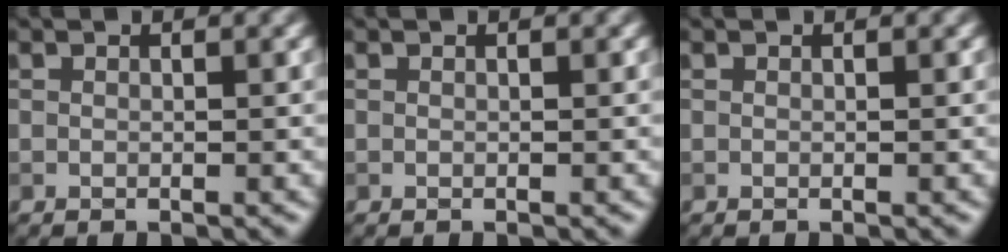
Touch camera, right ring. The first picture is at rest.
{"total": 0.0}
{"total": 0.0}